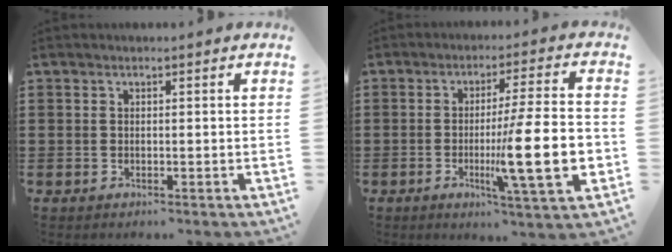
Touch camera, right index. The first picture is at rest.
{"total": 15.0, "force": [-2.7, 2.0, 14.7], "torque": [-0.238, -0.019, -0.048]}